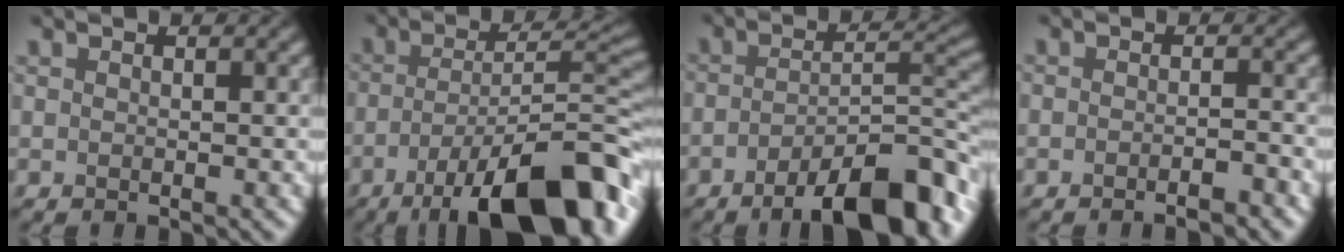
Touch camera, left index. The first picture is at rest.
{"total": 14.8, "force": [-8.2, 4.5, 11.6], "torque": [-0.175, -0.005, -0.134]}
{"total": 10.8, "force": [-6.8, 3.4, 7.7], "torque": [-0.105, 0.001, -0.109]}
{"total": 1.6, "force": [-1.4, 0.1, 0.7], "torque": [-0.005, -0.001, -0.026]}